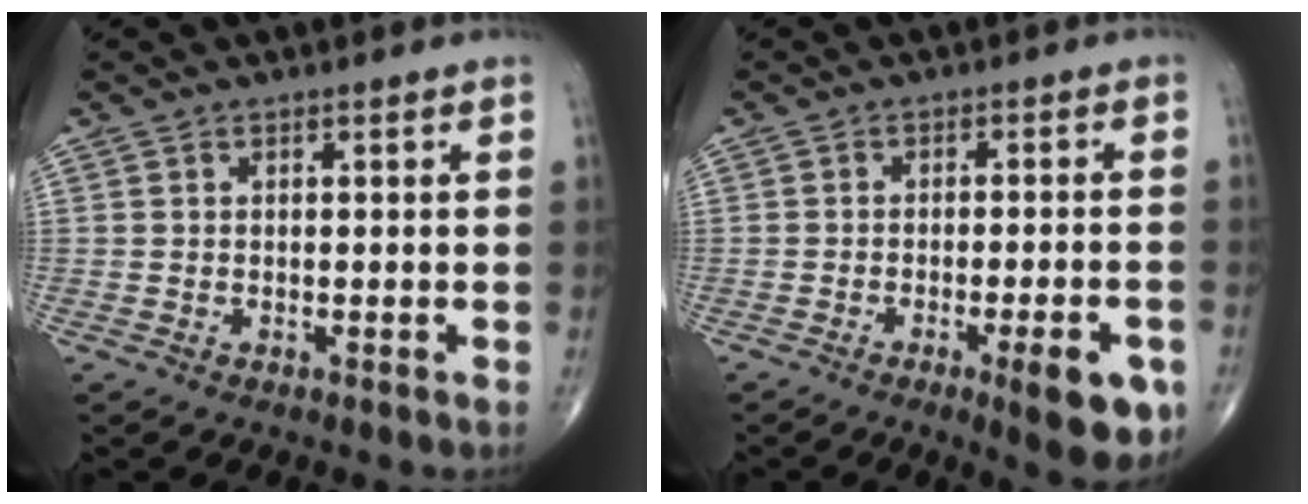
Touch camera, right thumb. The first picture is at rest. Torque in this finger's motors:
{"motor_torque": [1.00, 1.16, 0.81, -0.32, 0.17]}